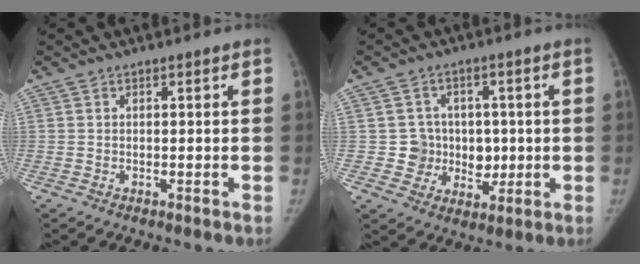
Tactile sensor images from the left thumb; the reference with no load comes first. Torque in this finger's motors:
{"motor_torque": [-0.02, 0.02, 0.62, -0.53, 0.04]}